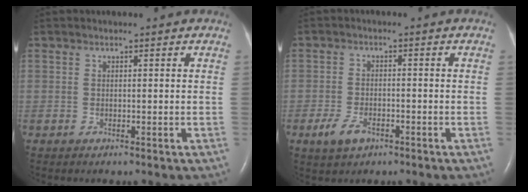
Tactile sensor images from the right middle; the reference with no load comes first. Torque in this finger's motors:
{"motor_torque": [0.32, -0.25, 0.07, 0.01]}